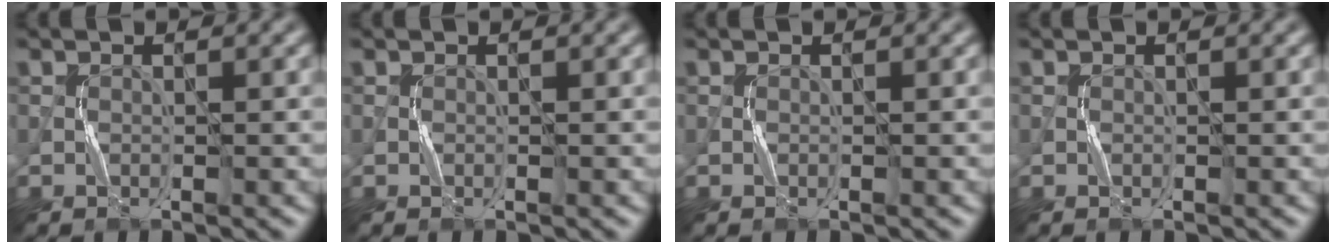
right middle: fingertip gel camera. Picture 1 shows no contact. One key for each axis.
{"total": 0.0}
{"total": 0.0}
{"total": 0.0}